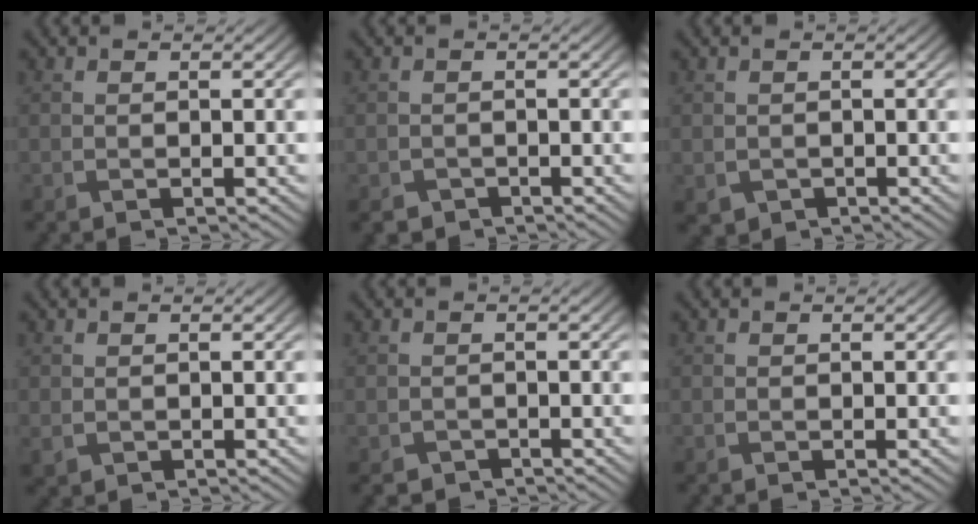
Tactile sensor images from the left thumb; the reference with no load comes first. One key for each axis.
{"total": 1.5, "fx": -1.2, "fy": 0.9, "fz": 0.1, "tx": 0.000, "ty": -0.003, "tz": -0.026}
{"total": 1.1, "fx": -0.4, "fy": 1.0, "fz": 0.3, "tx": -0.011, "ty": -0.011, "tz": -0.006}
{"total": 0.8, "fx": 0.1, "fy": 0.7, "fz": 0.4, "tx": -0.014, "ty": -0.005, "tz": 0.006}
{"total": 1.5, "fx": -1.2, "fy": 0.8, "fz": 0.1, "tx": 0.000, "ty": -0.003, "tz": -0.025}
{"total": 0.0}